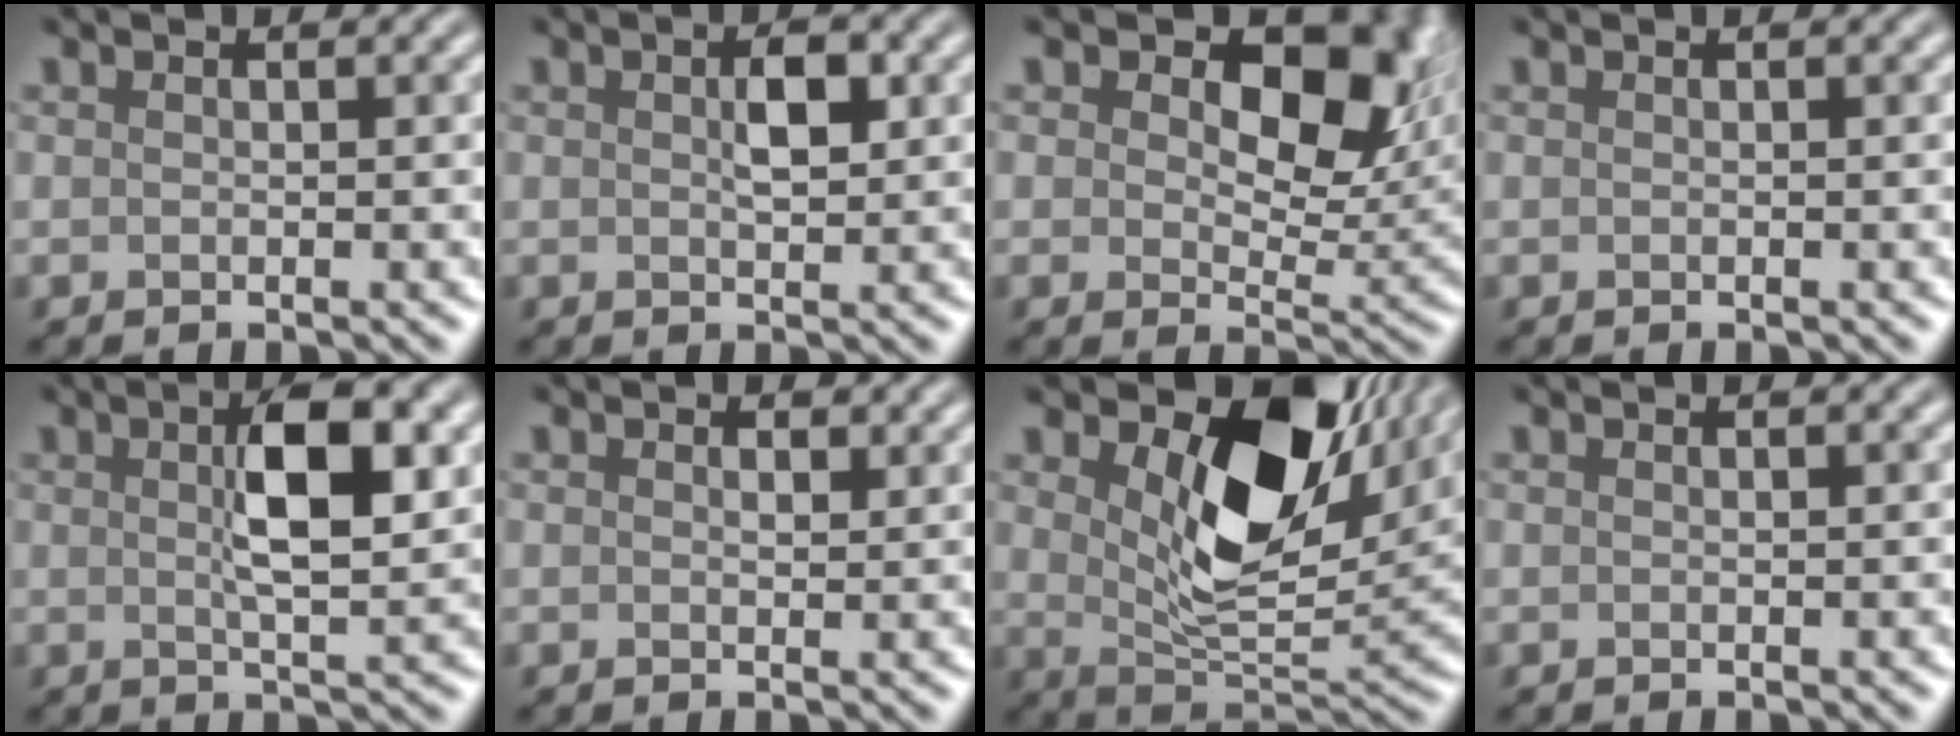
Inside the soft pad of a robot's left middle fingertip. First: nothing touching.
{"total": 2.5, "force": [0.6, 1.1, 2.2], "torque": [-0.037, 0.002, 0.009]}
{"total": 11.4, "force": [4.1, 6.6, 8.4], "torque": [-0.112, -0.006, 0.066]}
{"total": 0.0}
{"total": 6.1, "force": [1.3, 1.8, 5.7], "torque": [-0.093, 0.006, 0.020]}
{"total": 1.0, "force": [0.6, 0.6, 0.6], "torque": [-0.006, -0.004, 0.008]}
{"total": 10.9, "force": [3.9, 5.9, 8.2], "torque": [-0.141, -0.014, 0.066]}
{"total": 0.0}